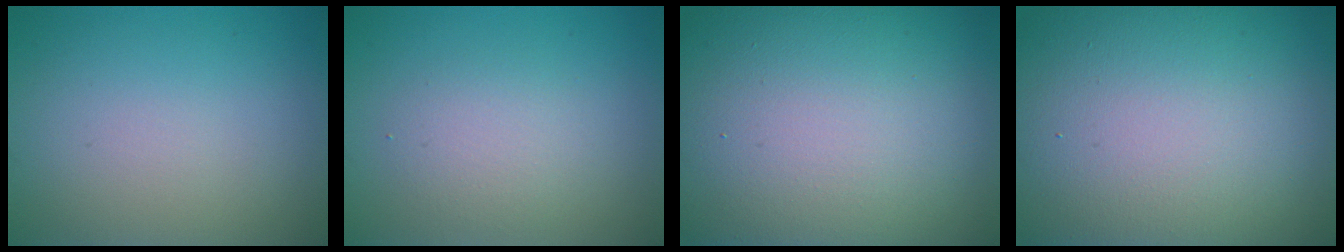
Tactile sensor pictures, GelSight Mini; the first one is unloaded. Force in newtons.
{"total": 2.5, "press": 2.5, "slide": 0.2}
{"total": 23.9, "press": 23.9, "slide": 1.2}
{"total": 23.8, "press": 23.8, "slide": 1.2}